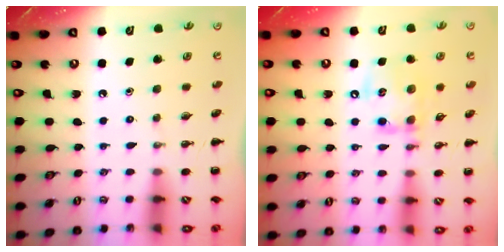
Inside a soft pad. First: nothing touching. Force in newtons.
{"total": 13.4, "press": 13.3, "slide": 2.2}